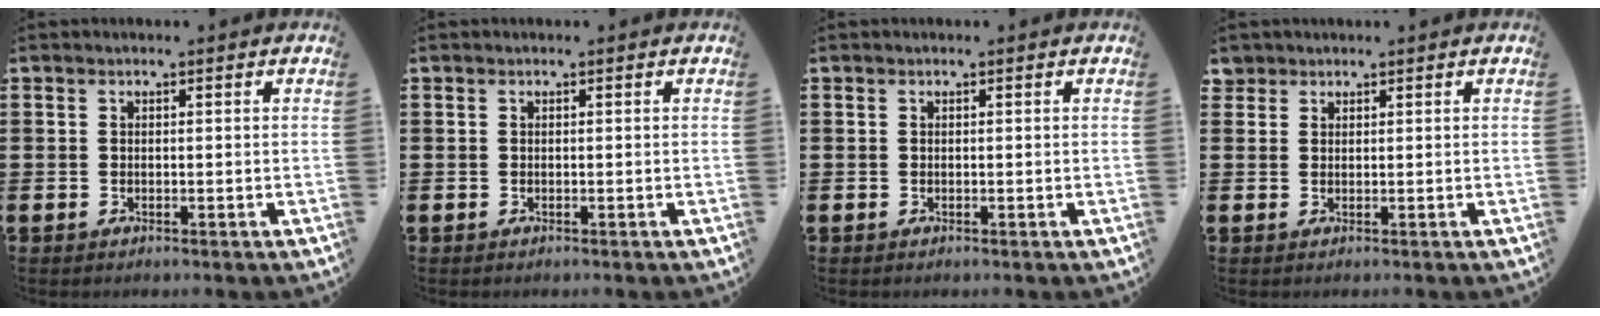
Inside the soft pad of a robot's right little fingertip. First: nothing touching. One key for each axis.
{"total": 0.0}
{"total": 0.0}
{"total": 1.7, "fx": 1.5, "fy": 0.9, "fz": -0.1, "tx": 0.013, "ty": 0.000, "tz": 0.026}